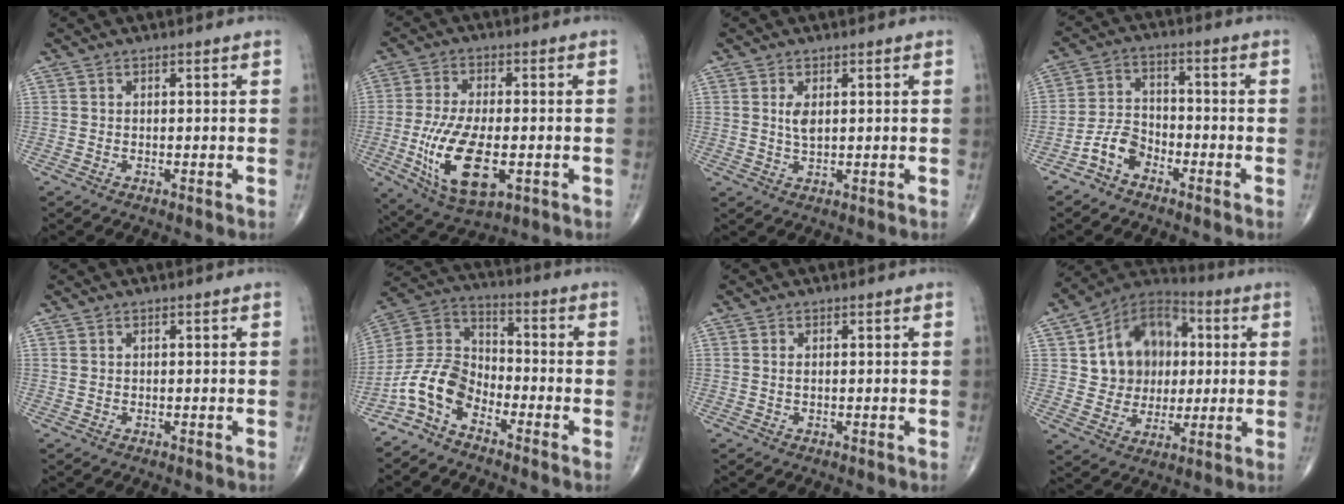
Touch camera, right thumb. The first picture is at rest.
{"total": 14.9, "force": [-3.4, 6.9, 12.8], "torque": [-0.246, -0.007, -0.048]}
{"total": 2.9, "force": [0.8, 1.3, 2.5], "torque": [-0.047, -0.006, 0.019]}
{"total": 5.9, "force": [-3.7, 3.5, 2.9], "torque": [-0.047, 0.031, -0.081]}
{"total": 0.6, "force": [0.3, 0.3, 0.4], "torque": [-0.011, 0.010, 0.009]}
{"total": 10.1, "force": [-6.4, 5.0, 6.0], "torque": [-0.118, 0.067, -0.144]}
{"total": 0.9, "force": [0.2, 0.4, 0.8], "torque": [-0.019, 0.002, 0.005]}
{"total": 17.2, "force": [3.2, 13.7, 10.0], "torque": [-0.109, 0.009, 0.053]}